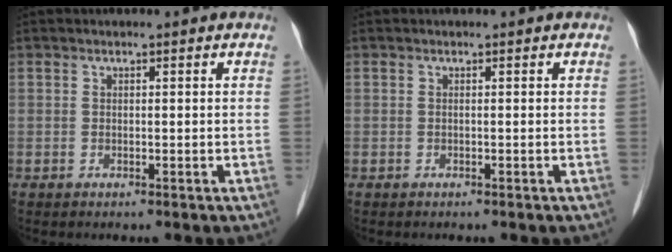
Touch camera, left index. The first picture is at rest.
{"total": 0.0}